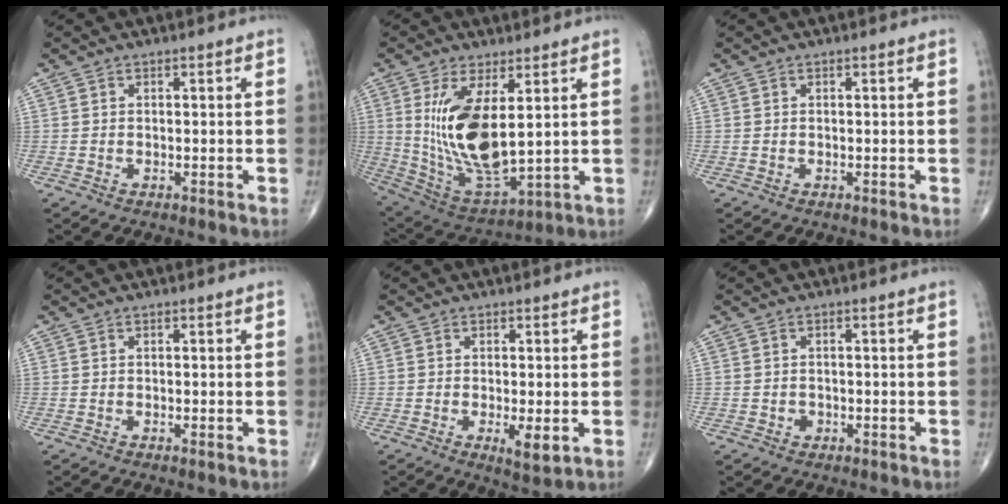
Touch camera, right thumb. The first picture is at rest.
{"total": 16.5, "force": [3.4, 6.8, 14.6], "torque": [-0.279, -0.028, 0.088]}
{"total": 0.0}
{"total": 0.5, "force": [0.0, 0.1, 0.5], "torque": [-0.011, -0.003, -0.001]}
{"total": 4.2, "force": [-0.9, 1.3, 3.9], "torque": [-0.065, -0.014, -0.013]}
{"total": 1.2, "force": [-0.4, 1.0, 0.4], "torque": [-0.002, 0.003, -0.005]}